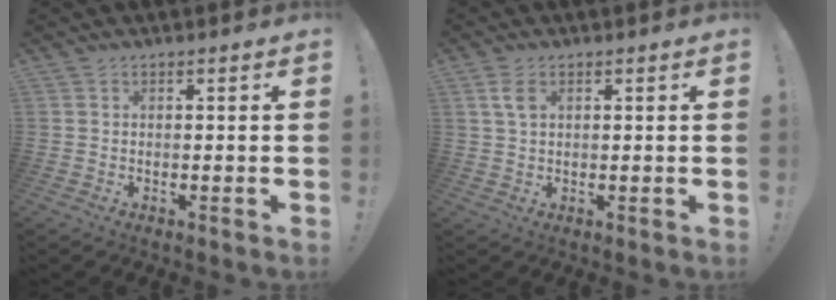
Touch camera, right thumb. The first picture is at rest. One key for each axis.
{"total": 4.0, "fx": 1.7, "fy": 2.2, "fz": 2.9, "tx": -0.052, "ty": -0.001, "tz": 0.030}